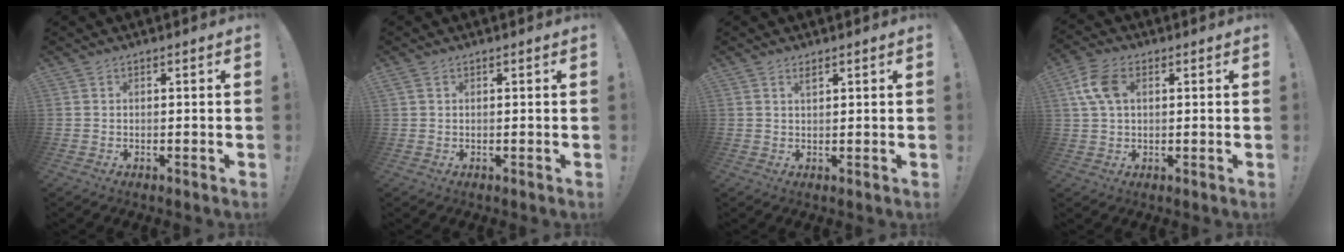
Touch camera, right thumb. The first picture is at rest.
{"total": 0.9, "force": [0.6, 0.4, 0.6], "torque": [-0.020, 0.005, 0.013]}
{"total": 1.6, "force": [1.2, 0.3, 1.0], "torque": [-0.007, -0.009, 0.019]}
{"total": 9.0, "force": [2.3, 5.8, 6.6], "torque": [-0.141, 0.009, 0.046]}